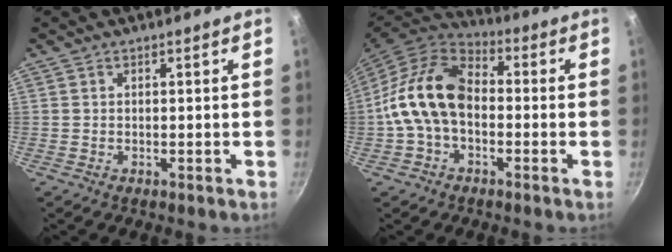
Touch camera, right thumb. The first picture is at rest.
{"total": 14.5, "force": [-1.0, 9.9, 10.6], "torque": [-0.177, 0.037, -0.037]}